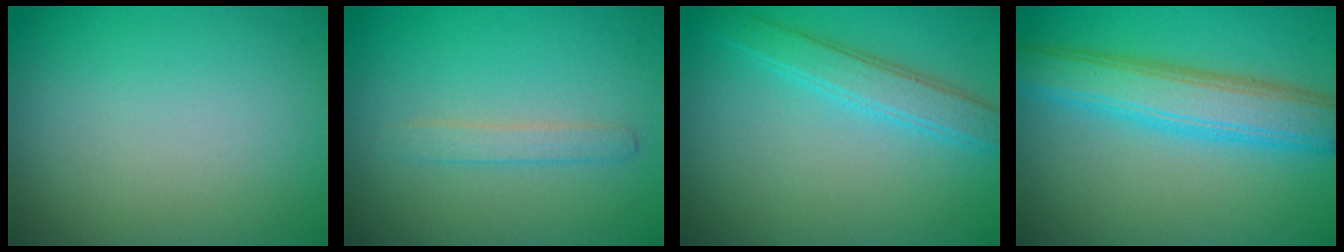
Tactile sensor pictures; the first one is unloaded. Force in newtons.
{"total": 1.4, "press": 1.4, "slide": 0.0}
{"total": 3.2, "press": 3.2, "slide": 0.1}
{"total": 6.1, "press": 6.1, "slide": 0.1}